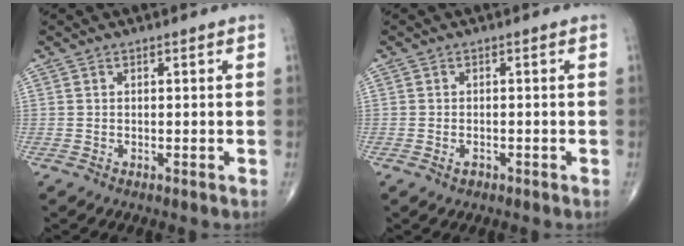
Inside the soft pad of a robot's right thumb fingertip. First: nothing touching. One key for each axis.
{"total": 1.2, "fx": -0.6, "fy": 0.7, "fz": 0.7, "tx": -0.010, "ty": 0.006, "tz": -0.008}